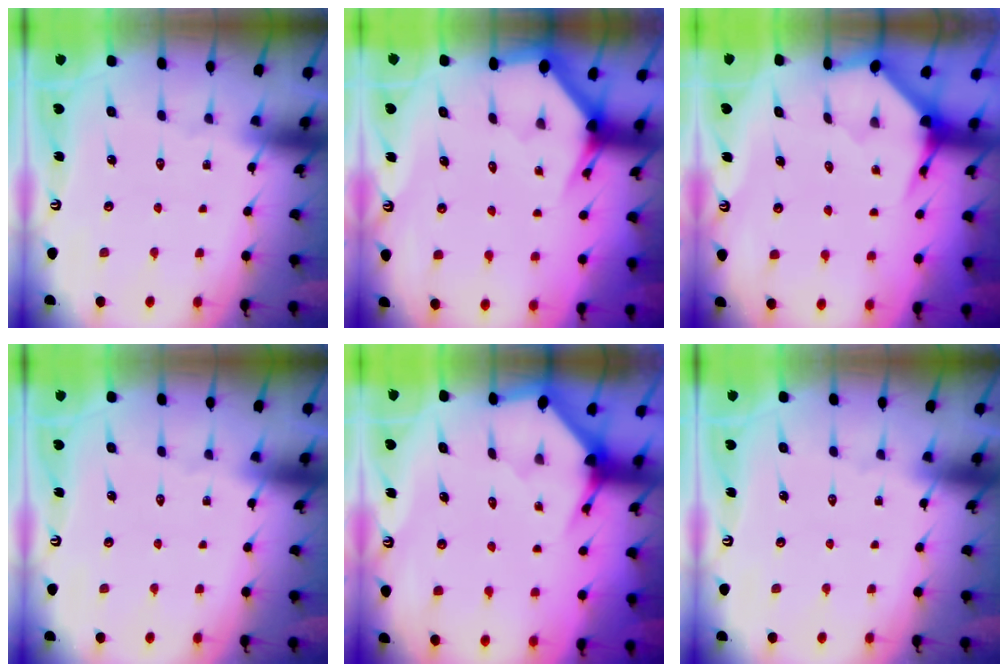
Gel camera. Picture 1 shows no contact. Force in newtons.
{"total": 3.0, "press": 3.0, "slide": 0.1}
{"total": 3.9, "press": 3.9, "slide": 0.5}
{"total": 0.0}
{"total": 3.2, "press": 3.2, "slide": 0.3}
{"total": 0.0}